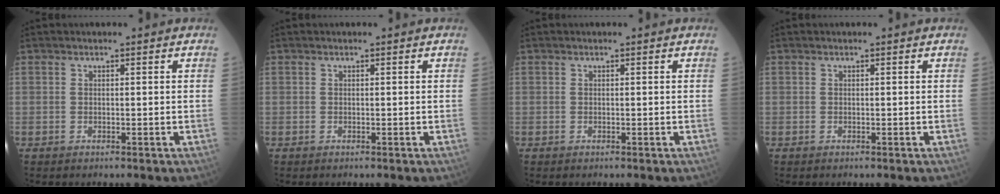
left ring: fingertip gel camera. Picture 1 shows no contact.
{"total": 0.0}
{"total": 0.0}
{"total": 0.0}